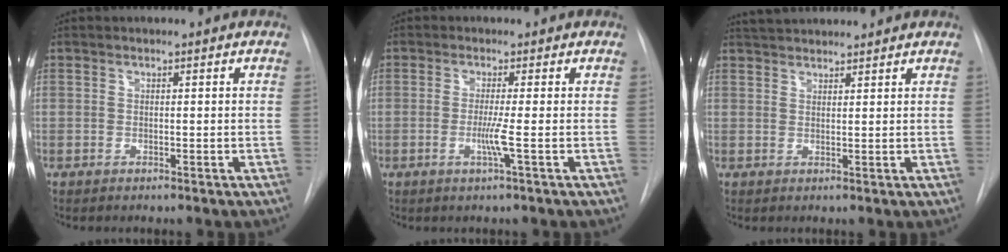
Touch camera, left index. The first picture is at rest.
{"total": 2.7, "force": [-0.7, -0.8, 2.5], "torque": [-0.052, -0.005, -0.015]}
{"total": 6.1, "force": [5.8, 0.8, 1.7], "torque": [-0.031, 0.039, 0.092]}